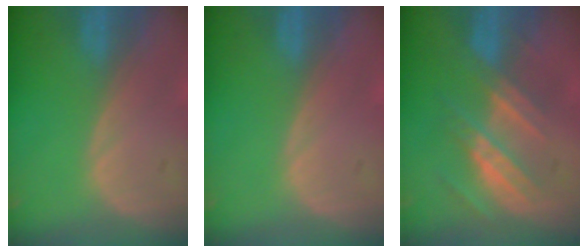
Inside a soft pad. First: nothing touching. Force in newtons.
{"total": 0.0}
{"total": 7.3, "press": 6.8, "slide": 2.7}